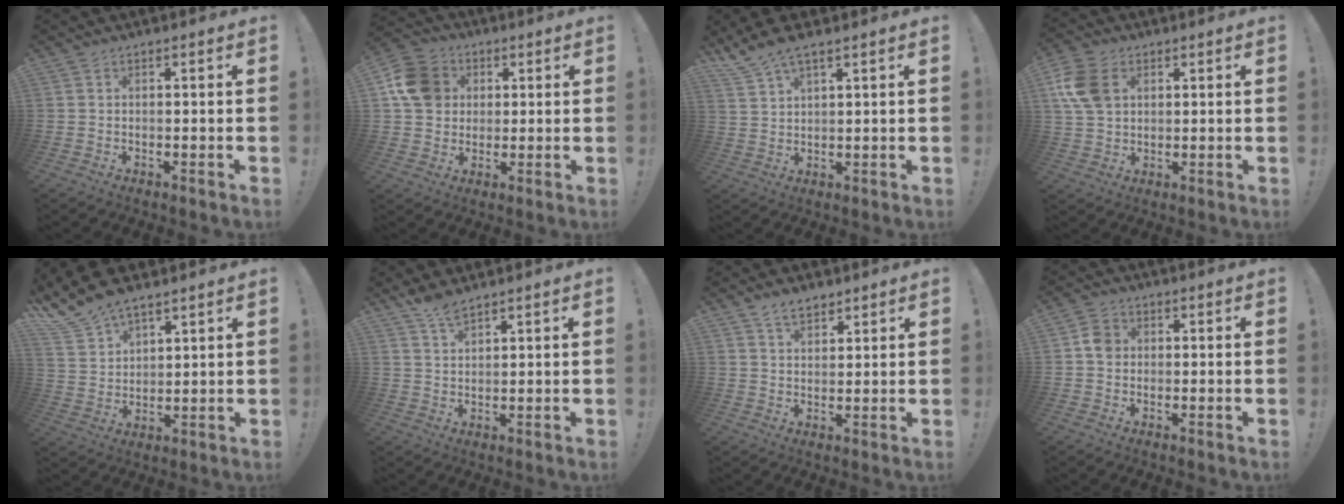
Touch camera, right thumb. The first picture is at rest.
{"total": 12.5, "force": [3.1, 10.9, 5.4], "torque": [-0.072, -0.002, 0.064]}
{"total": 6.2, "force": [4.9, 1.4, 3.6], "torque": [-0.071, -0.024, 0.093]}
{"total": 11.8, "force": [3.6, 8.5, 7.3], "torque": [-0.148, 0.004, 0.069]}
{"total": 10.9, "force": [8.9, 4.8, 4.2], "torque": [-0.096, -0.054, 0.173]}
{"total": 4.9, "force": [3.9, 1.5, 2.5], "torque": [-0.046, -0.023, 0.072]}
{"total": 5.4, "force": [4.1, 2.7, 2.1], "torque": [-0.032, -0.019, 0.076]}
{"total": 4.6, "force": [0.3, 4.0, 2.3], "torque": [-0.023, 0.005, 0.006]}